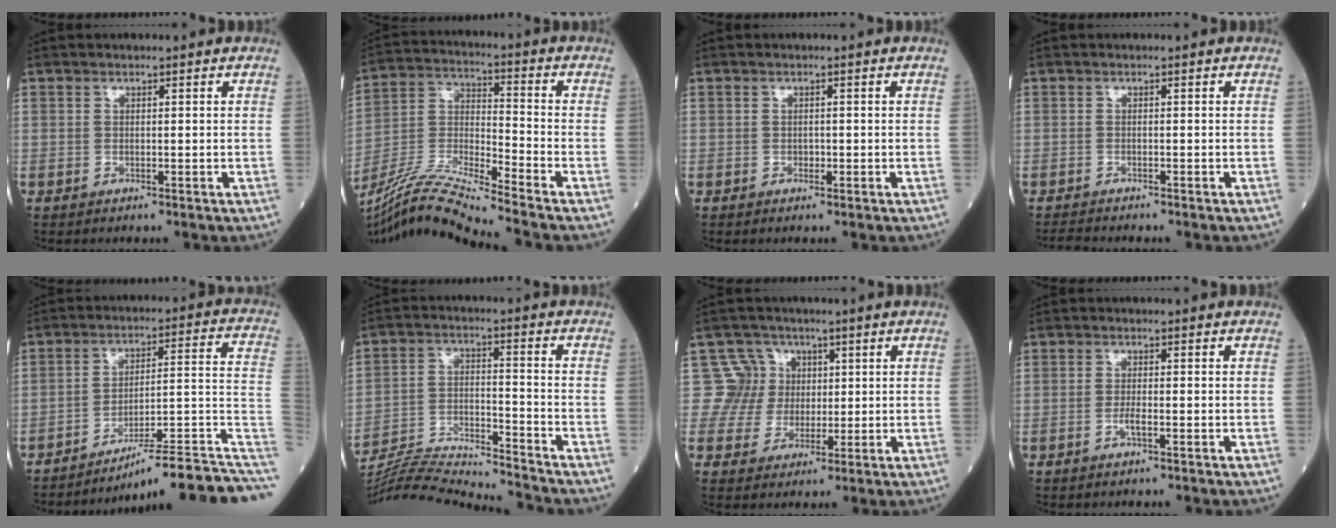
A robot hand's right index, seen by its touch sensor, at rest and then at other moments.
{"total": 15.4, "force": [-13.7, -2.1, 6.7], "torque": [-0.131, -0.011, -0.256]}
{"total": 0.6, "force": [-0.2, 0.5, 0.4], "torque": [-0.005, 0.002, -0.004]}
{"total": 1.7, "force": [-1.6, -0.3, 0.1], "torque": [-0.008, -0.009, -0.030]}
{"total": 18.3, "force": [-15.5, -0.5, 9.8], "torque": [-0.066, 0.041, -0.219]}
{"total": 15.8, "force": [-15.3, -1.7, 3.5], "torque": [-0.063, 0.002, -0.259]}
{"total": 6.0, "force": [1.5, 5.8, -0.9], "torque": [0.032, 0.013, 0.029]}
{"total": 1.4, "force": [-0.6, 0.1, 1.3], "torque": [-0.026, 0.001, -0.012]}